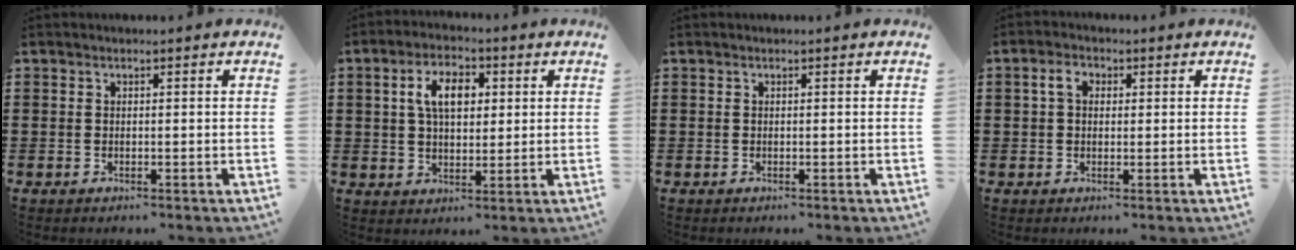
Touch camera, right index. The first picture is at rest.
{"total": 6.5, "force": [1.6, 3.7, 5.1], "torque": [-0.104, 0.014, 0.022]}
{"total": 0.0}
{"total": 2.8, "force": [0.6, 2.0, 1.9], "torque": [-0.043, 0.012, 0.009]}